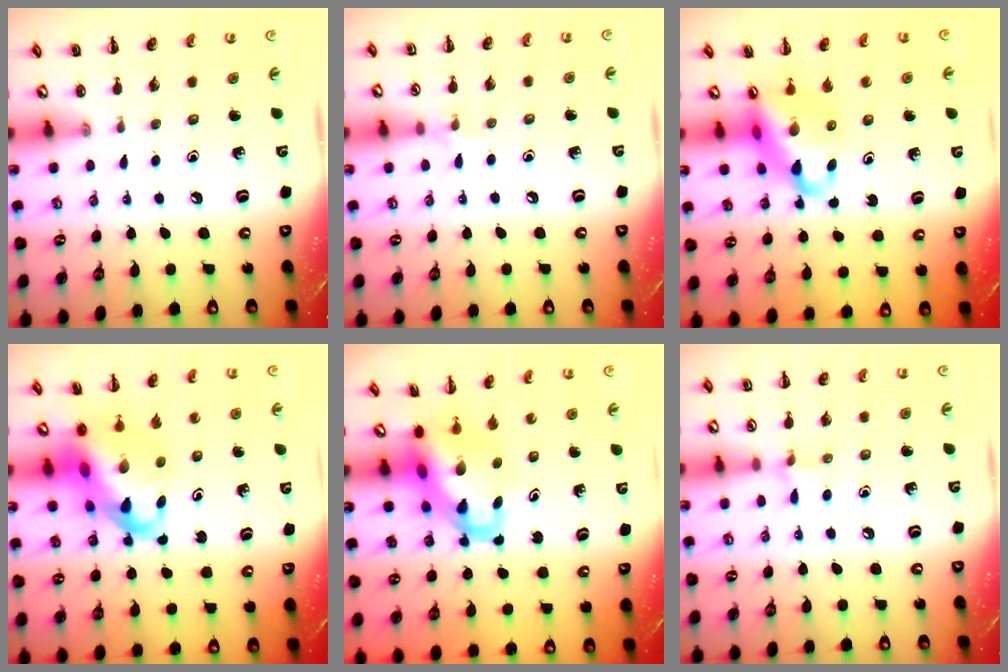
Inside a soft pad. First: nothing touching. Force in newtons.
{"total": 4.4, "press": 4.1, "slide": 1.7}
{"total": 11.1, "press": 10.7, "slide": 3.1}
{"total": 10.7, "press": 10.2, "slide": 3.0}
{"total": 5.2, "press": 5.0, "slide": 1.4}
{"total": 5.3, "press": 4.9, "slide": 1.8}